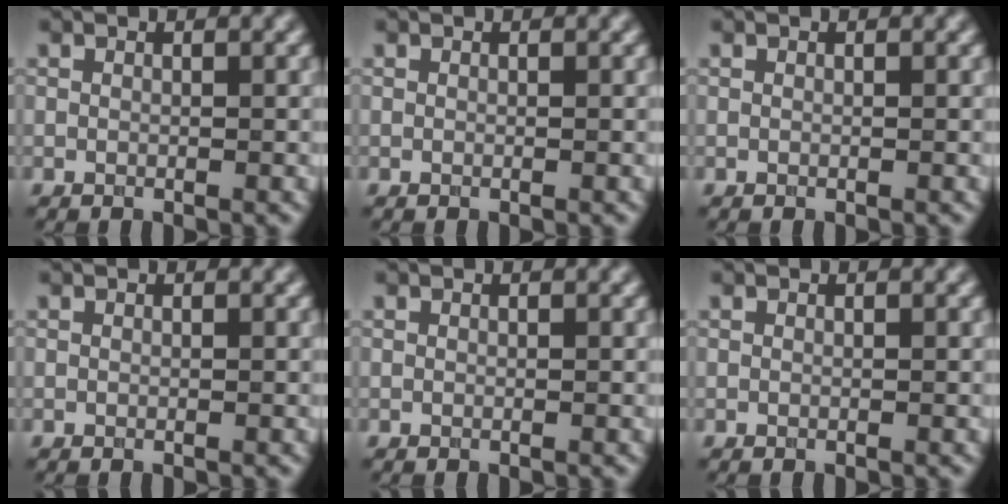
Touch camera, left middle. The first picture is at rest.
{"total": 0.0}
{"total": 0.0}
{"total": 0.0}
{"total": 0.0}
{"total": 0.0}